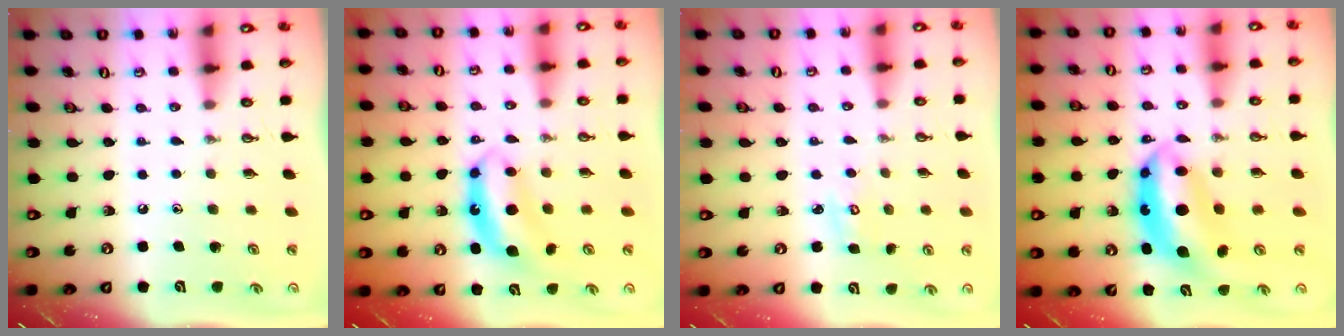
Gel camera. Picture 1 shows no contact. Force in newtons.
{"total": 7.8, "press": 7.8, "slide": 0.2}
{"total": 2.9, "press": 2.9, "slide": 0.2}
{"total": 10.0, "press": 9.9, "slide": 1.2}